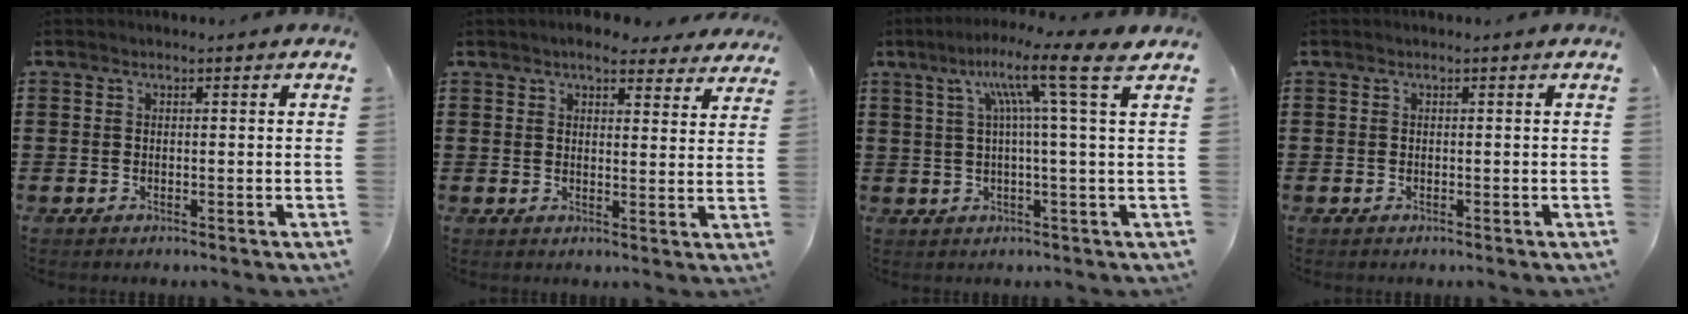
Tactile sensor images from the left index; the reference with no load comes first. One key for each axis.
{"total": 4.9, "fx": 4.4, "fy": 1.0, "fz": 1.8, "tx": -0.039, "ty": -0.010, "tz": 0.081}
{"total": 9.8, "fx": 4.0, "fy": -0.8, "fz": 8.9, "tx": -0.166, "ty": -0.004, "tz": 0.051}
{"total": 0.0}